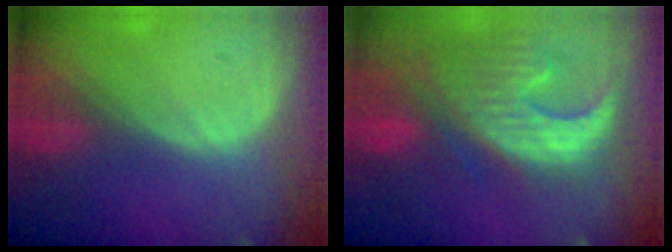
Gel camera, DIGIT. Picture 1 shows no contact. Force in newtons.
{"total": 12.8, "press": 11.2, "slide": 6.2}